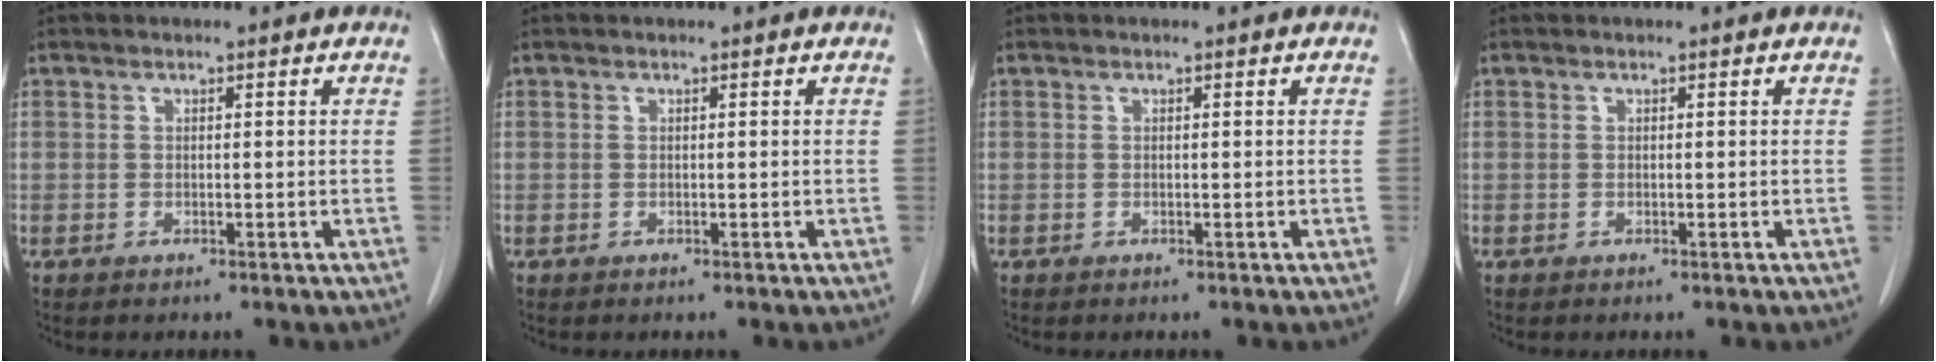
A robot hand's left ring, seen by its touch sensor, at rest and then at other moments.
{"total": 0.0}
{"total": 0.0}
{"total": 0.0}